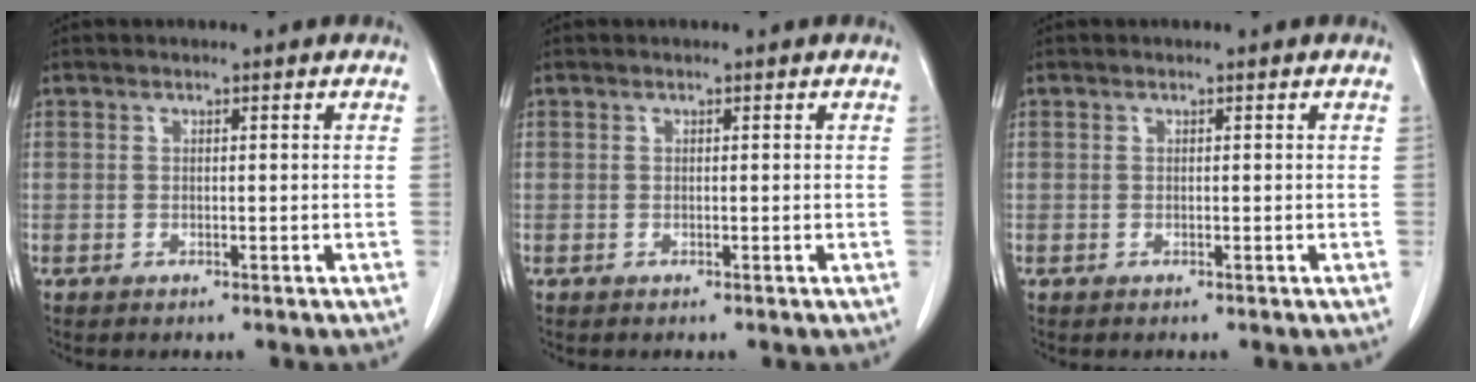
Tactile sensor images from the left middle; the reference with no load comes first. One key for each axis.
{"total": 0.0}
{"total": 0.0}